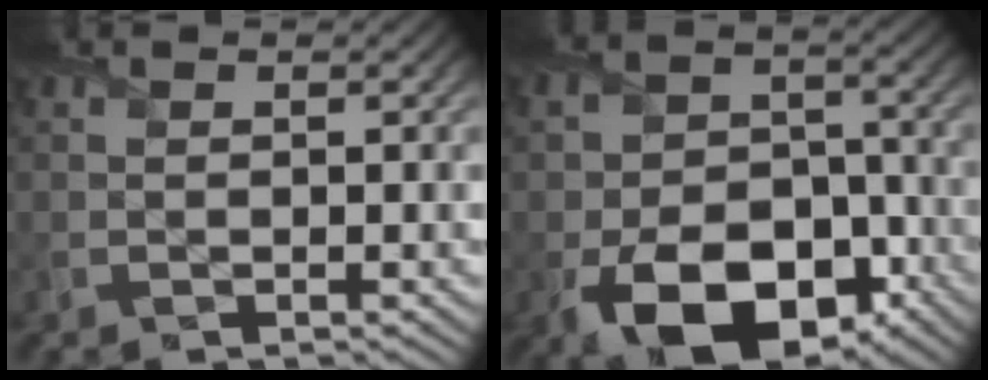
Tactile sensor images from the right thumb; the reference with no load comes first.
{"total": 13.8, "force": [-6.5, 8.4, 8.8], "torque": [-0.164, -0.037, -0.103]}